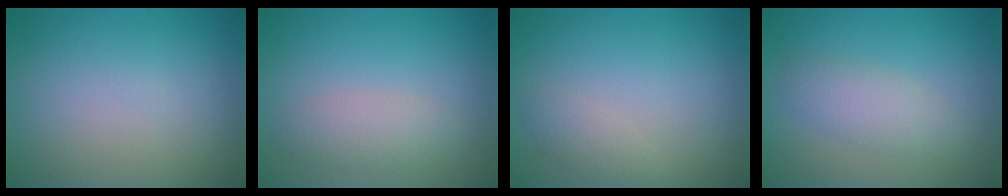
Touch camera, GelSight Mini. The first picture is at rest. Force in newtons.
{"total": 2.3, "press": 2.3, "slide": 0.2}
{"total": 1.4, "press": 1.4, "slide": 0.1}
{"total": 3.7, "press": 3.7, "slide": 0.1}